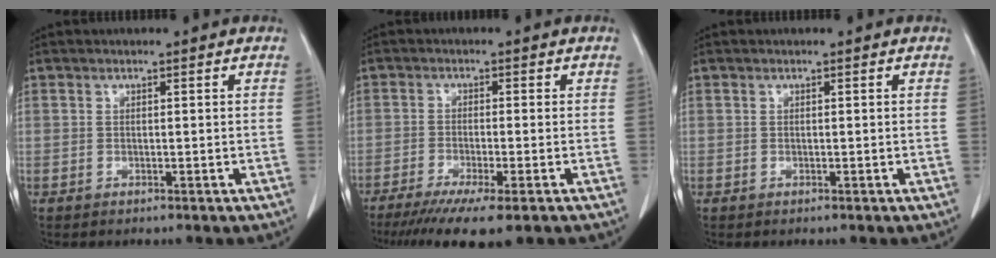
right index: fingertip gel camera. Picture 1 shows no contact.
{"total": 10.4, "force": [-7.4, 1.0, 7.2], "torque": [-0.105, -0.024, -0.115]}
{"total": 0.0}